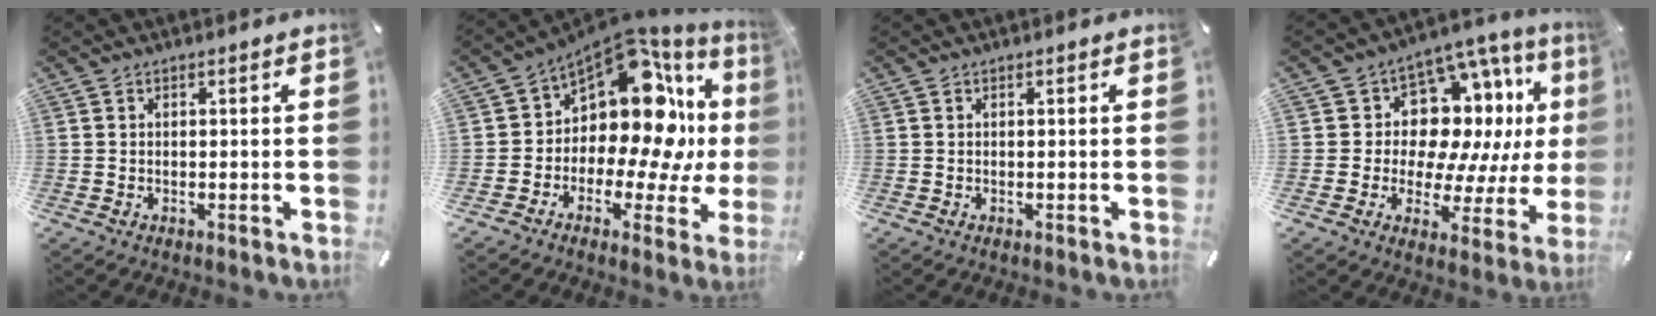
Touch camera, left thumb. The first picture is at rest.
{"total": 16.1, "force": [3.4, 10.2, 12.0], "torque": [-0.177, -0.050, 0.050]}
{"total": 0.0}
{"total": 14.6, "force": [4.8, 11.7, 7.3], "torque": [-0.097, -0.055, 0.099]}